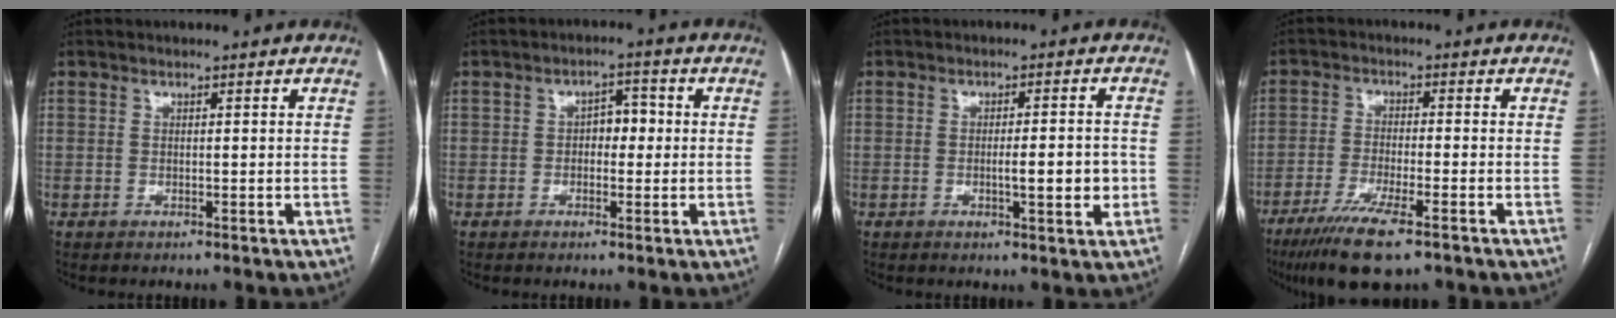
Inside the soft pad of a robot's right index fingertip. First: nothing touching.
{"total": 3.5, "force": [-0.1, 2.1, 2.8], "torque": [-0.036, 0.018, -0.003]}
{"total": 5.0, "force": [-1.0, 0.8, 4.9], "torque": [-0.074, -0.003, -0.011]}
{"total": 9.5, "force": [-6.3, 1.1, 7.0], "torque": [-0.124, -0.023, -0.101]}